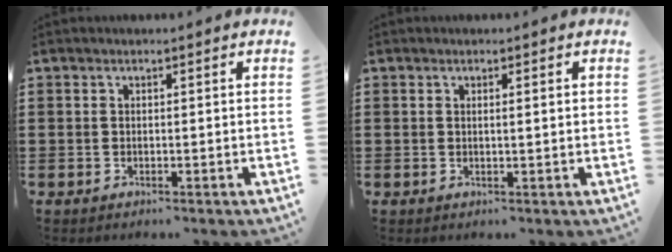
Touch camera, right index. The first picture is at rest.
{"total": 0.8, "force": [0.2, -0.1, 0.7], "torque": [-0.014, -0.002, 0.003]}